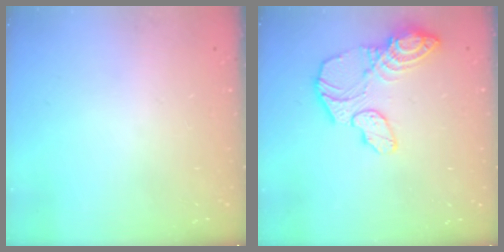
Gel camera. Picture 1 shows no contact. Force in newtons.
{"total": 13.8, "press": 13.7, "slide": 1.4}